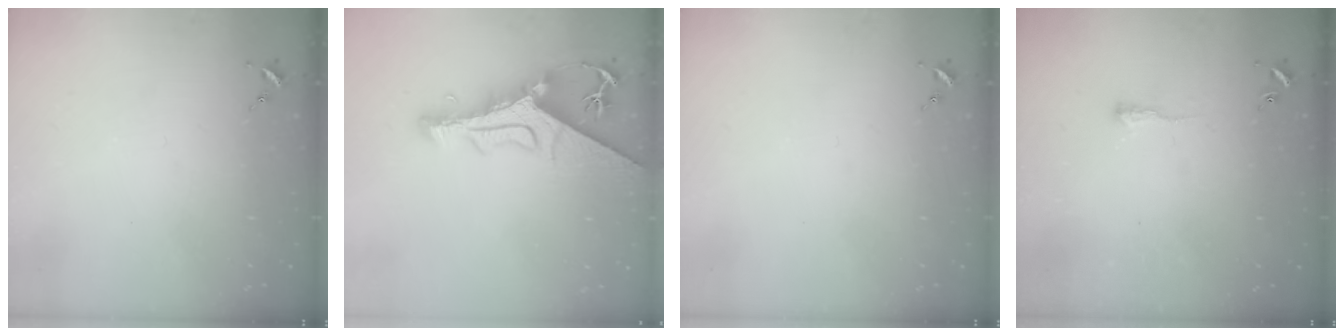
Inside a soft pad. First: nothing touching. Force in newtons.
{"total": 11.3, "press": 11.2, "slide": 1.1}
{"total": 0.0}
{"total": 3.9, "press": 3.8, "slide": 0.6}